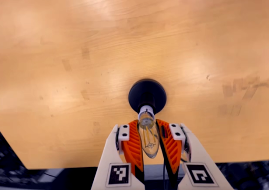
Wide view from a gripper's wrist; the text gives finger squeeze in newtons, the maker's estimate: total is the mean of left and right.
{"total": 22.1, "left": 21.9, "right": 22.3}